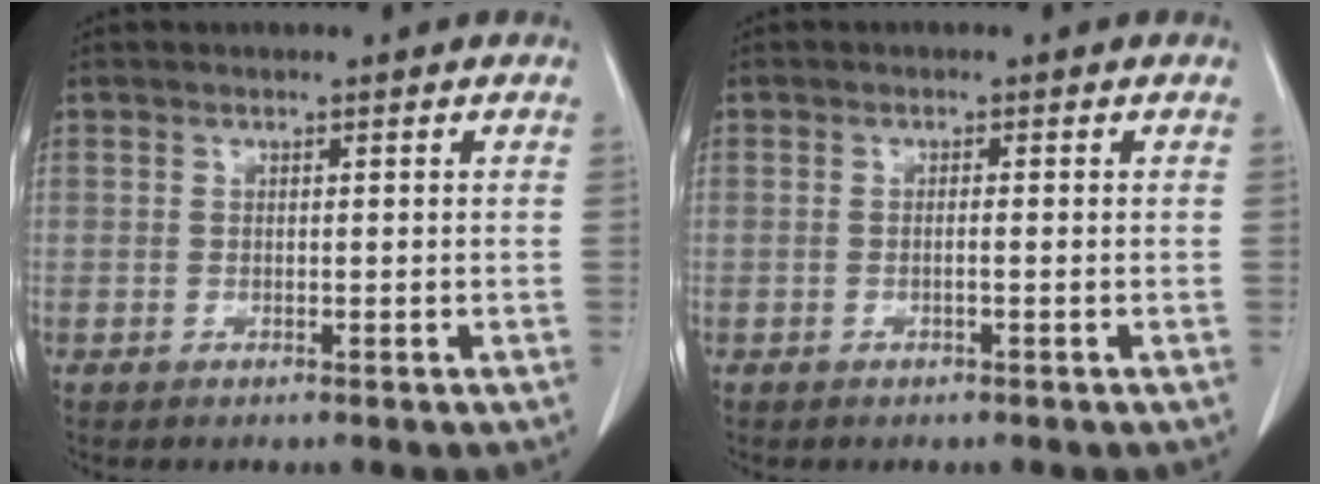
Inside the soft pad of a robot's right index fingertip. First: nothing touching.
{"total": 0.8, "force": [-0.2, -0.2, 0.8], "torque": [-0.016, 0.000, -0.004]}